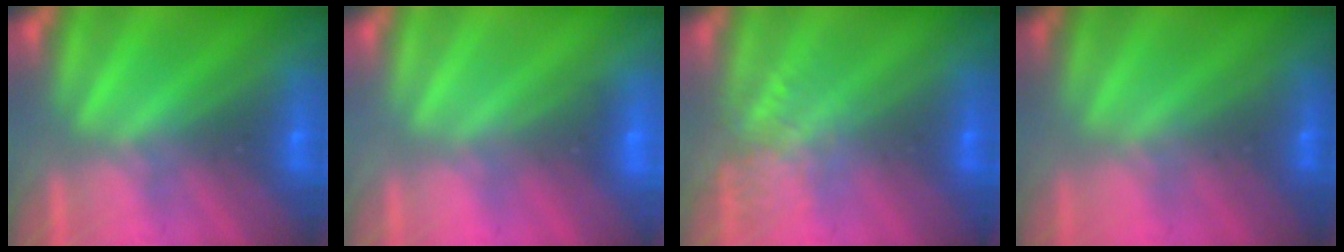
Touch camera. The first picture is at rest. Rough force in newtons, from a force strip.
{"total": 2.0}
{"total": 3.0}
{"total": 1.4}